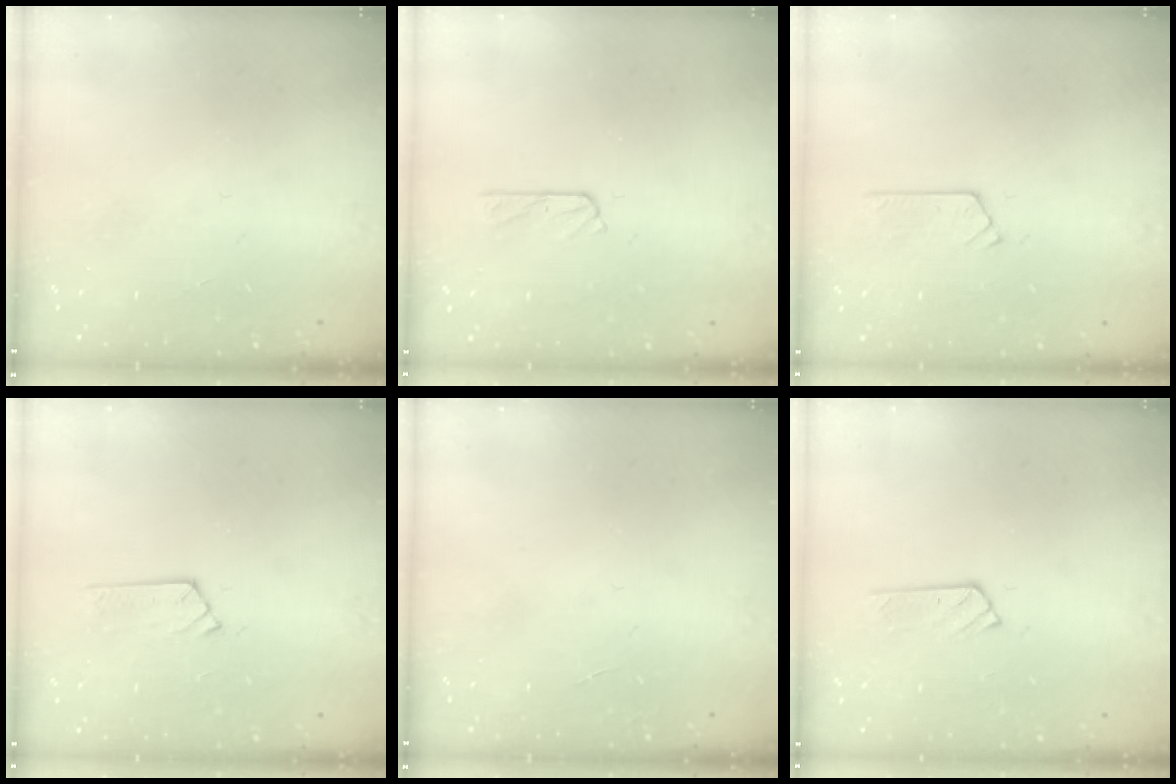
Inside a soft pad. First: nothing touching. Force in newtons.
{"total": 3.7, "press": 3.6, "slide": 0.3}
{"total": 2.8, "press": 2.8, "slide": 0.3}
{"total": 4.1, "press": 4.1, "slide": 0.4}
{"total": 0.0}
{"total": 3.3, "press": 3.3, "slide": 0.3}